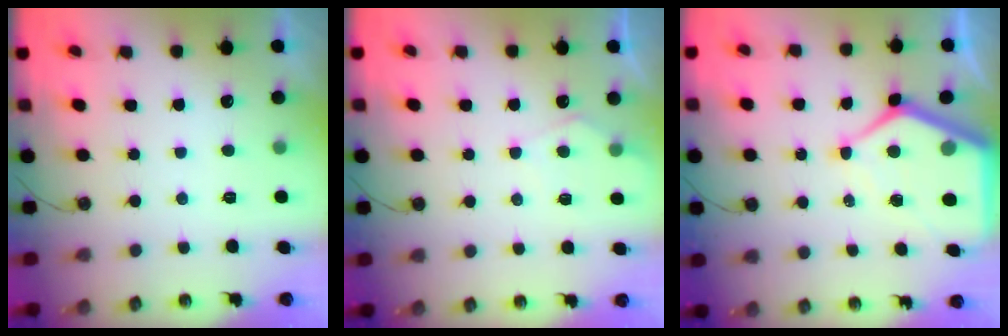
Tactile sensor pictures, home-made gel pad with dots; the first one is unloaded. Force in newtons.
{"total": 6.7, "press": 6.7, "slide": 0.6}
{"total": 12.6, "press": 12.5, "slide": 0.9}